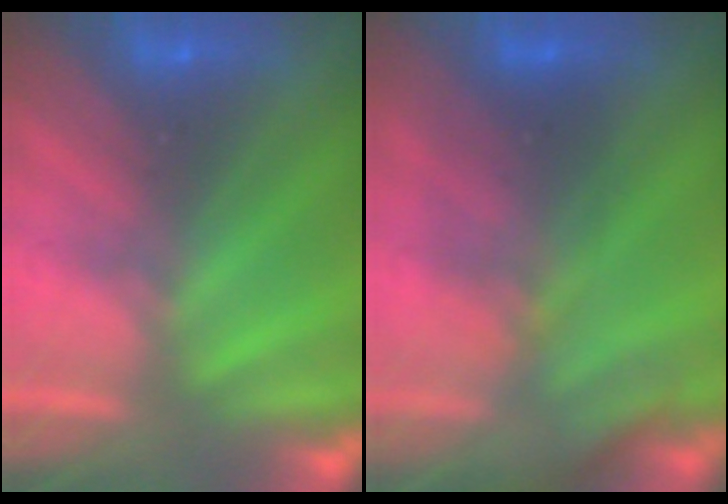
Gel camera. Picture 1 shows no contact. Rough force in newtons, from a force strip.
{"total": 2.8}